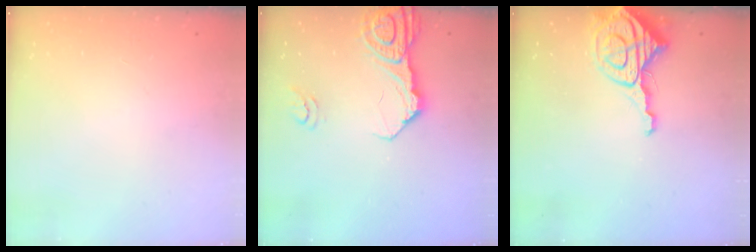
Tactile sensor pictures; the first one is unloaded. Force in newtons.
{"total": 13.2, "press": 13.2, "slide": 1.4}
{"total": 9.3, "press": 9.3, "slide": 0.9}